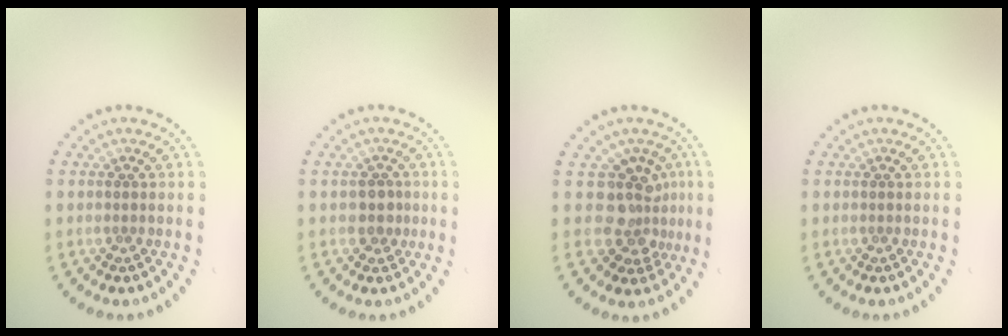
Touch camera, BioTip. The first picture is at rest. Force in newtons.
{"total": 1.6, "press": 1.4, "slide": 0.8}
{"total": 3.7, "press": 2.7, "slide": 2.5}
{"total": 0.0}